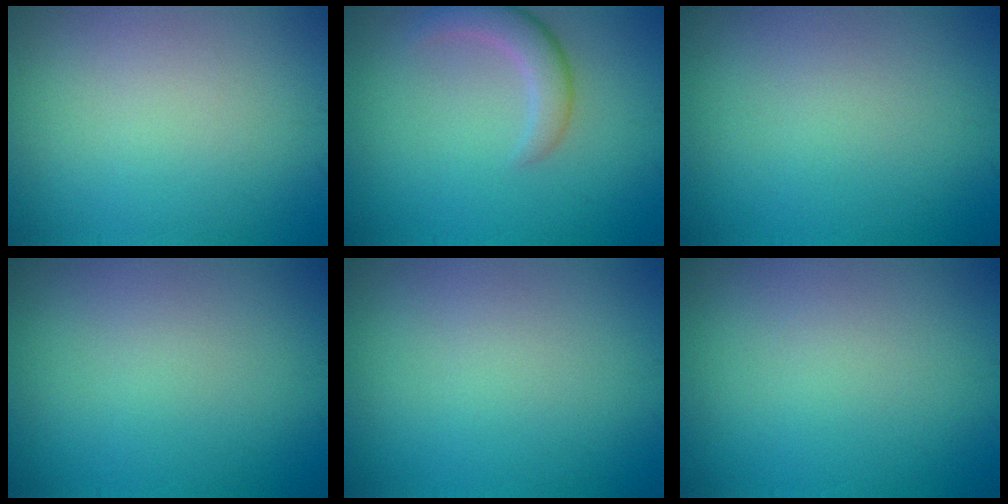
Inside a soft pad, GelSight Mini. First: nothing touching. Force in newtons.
{"total": 2.9, "press": 2.9, "slide": 0.2}
{"total": 0.0}
{"total": 0.0}
{"total": 0.0}
{"total": 0.0}